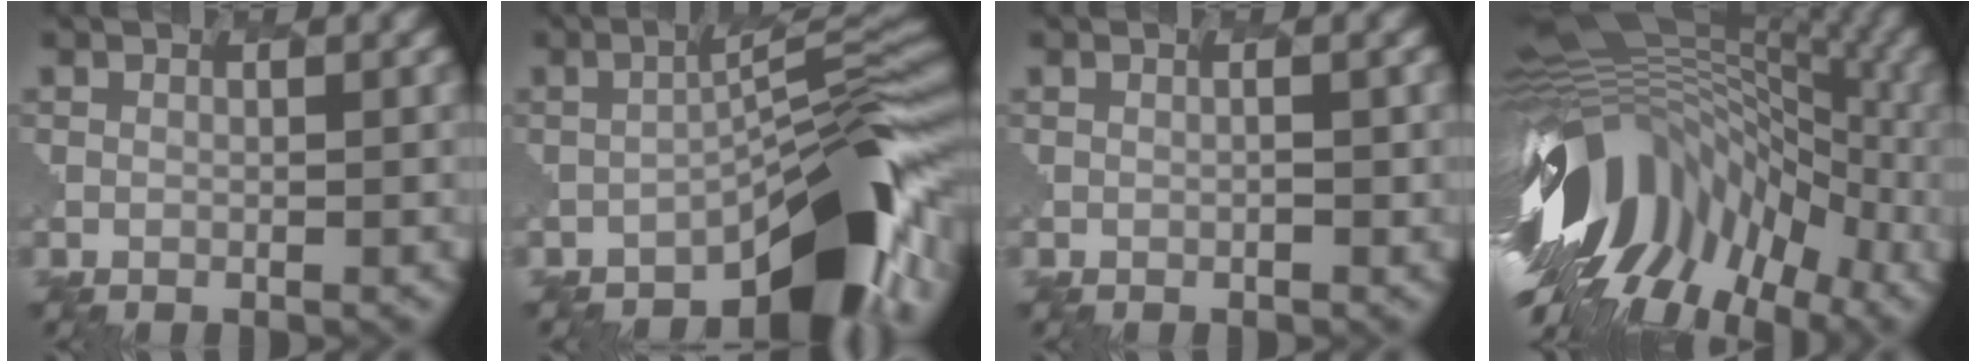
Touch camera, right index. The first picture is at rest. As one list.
[{"total": 7.3, "force": [-5.0, 1.5, 5.2], "torque": [-0.084, 0.012, -0.099]}, {"total": 0.0}, {"total": 12.9, "force": [-5.5, 8.3, 8.3], "torque": [-0.169, 0.041, -0.114]}]